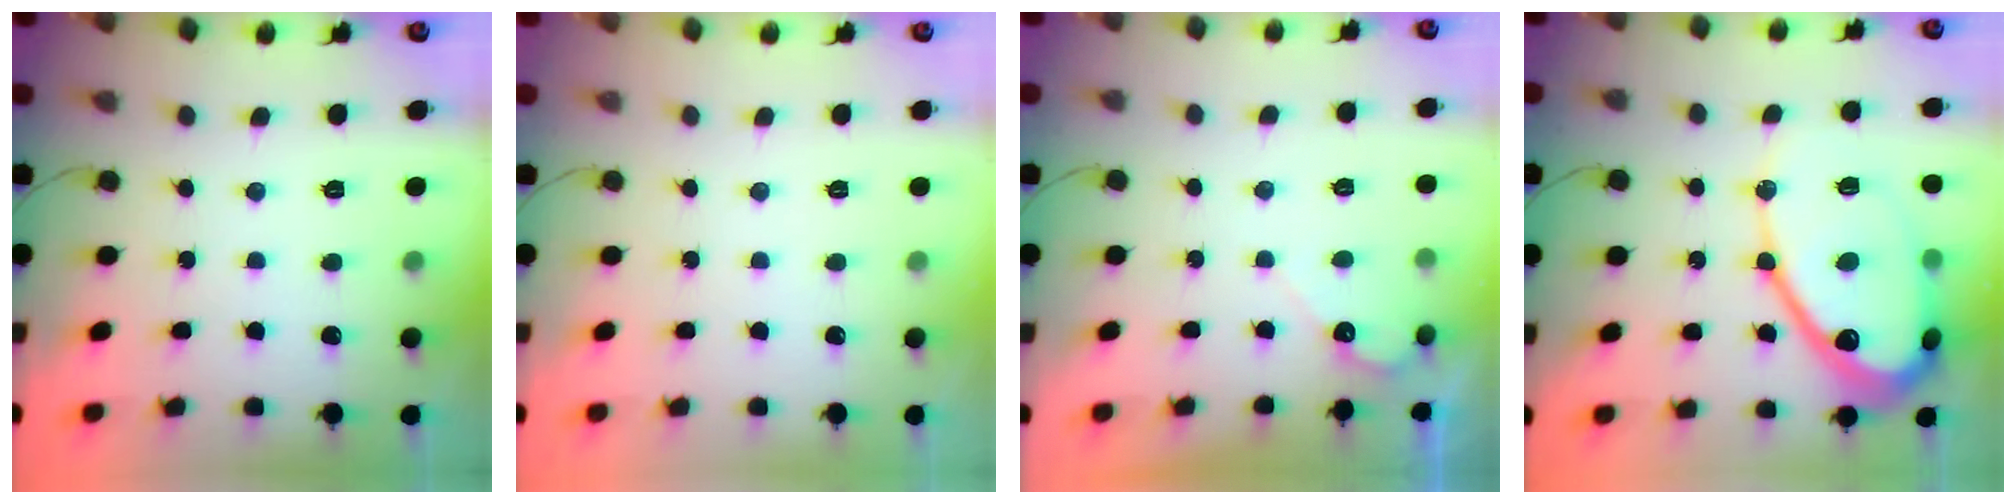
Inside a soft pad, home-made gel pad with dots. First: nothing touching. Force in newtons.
{"total": 0.0}
{"total": 3.3, "press": 3.3, "slide": 0.2}
{"total": 18.7, "press": 18.6, "slide": 2.0}